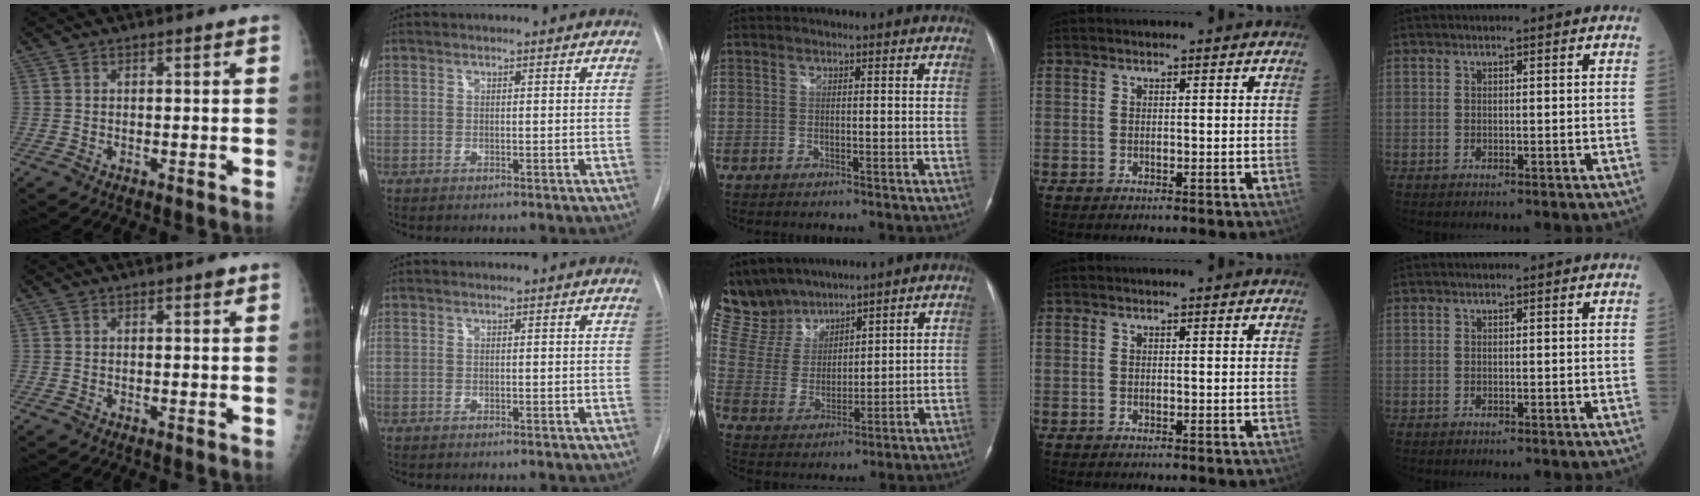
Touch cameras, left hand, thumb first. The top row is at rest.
{"thumb": {"total": 0.9, "force": [0.5, 0.3, 0.7], "torque": [-0.009, 0.000, 0.005]}, "middle": {"total": 11.8, "force": [10.6, 4.7, 1.9], "torque": [-0.057, 0.020, 0.224]}}